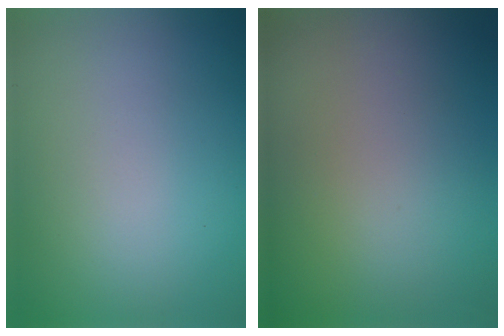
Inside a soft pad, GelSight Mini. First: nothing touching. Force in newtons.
{"total": 0.0}